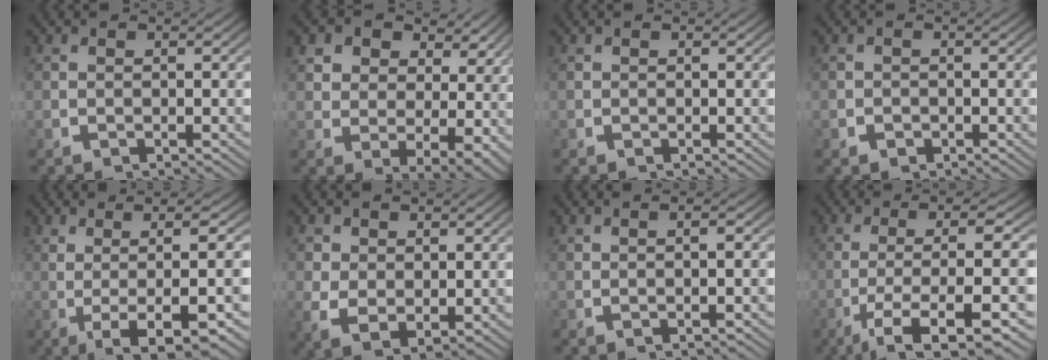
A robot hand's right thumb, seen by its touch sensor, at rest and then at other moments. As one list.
[{"total": 7.2, "force": [1.8, 4.8, 5.1], "torque": [-0.085, -0.032, 0.044]}, {"total": 0.0}, {"total": 0.8, "force": [-0.5, 0.6, 0.2], "torque": [-0.003, -0.005, -0.010]}, {"total": 8.4, "force": [-1.3, 2.2, 8.0], "torque": [-0.135, -0.010, -0.005]}, {"total": 3.6, "force": [0.6, 2.5, 2.5], "torque": [-0.064, -0.025, 0.031]}, {"total": 1.8, "force": [0.5, 0.0, 1.7], "torque": [-0.028, 0.006, 0.010]}, {"total": 10.2, "force": [-3.9, 3.5, 8.7], "torque": [-0.190, -0.044, -0.027]}]